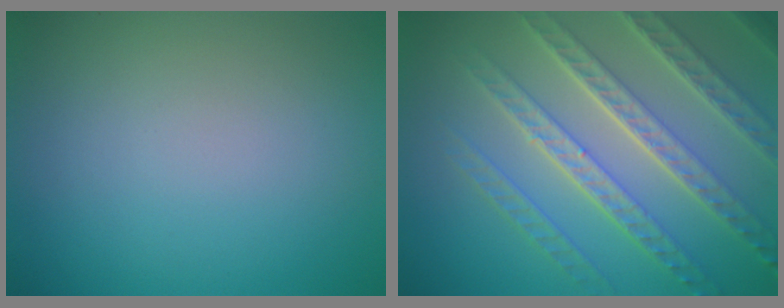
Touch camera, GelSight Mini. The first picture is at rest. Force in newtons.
{"total": 7.8, "press": 5.7, "slide": 5.4}